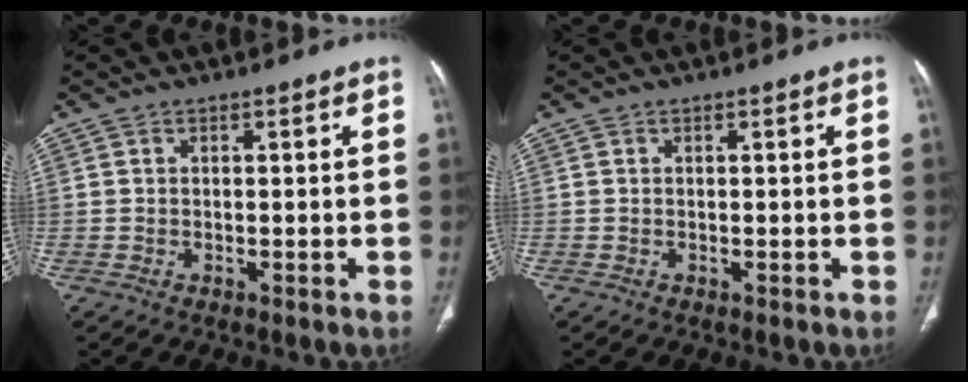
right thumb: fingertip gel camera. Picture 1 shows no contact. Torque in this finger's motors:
{"motor_torque": [0.00, 0.00, -0.01, 0.01, 0.00]}